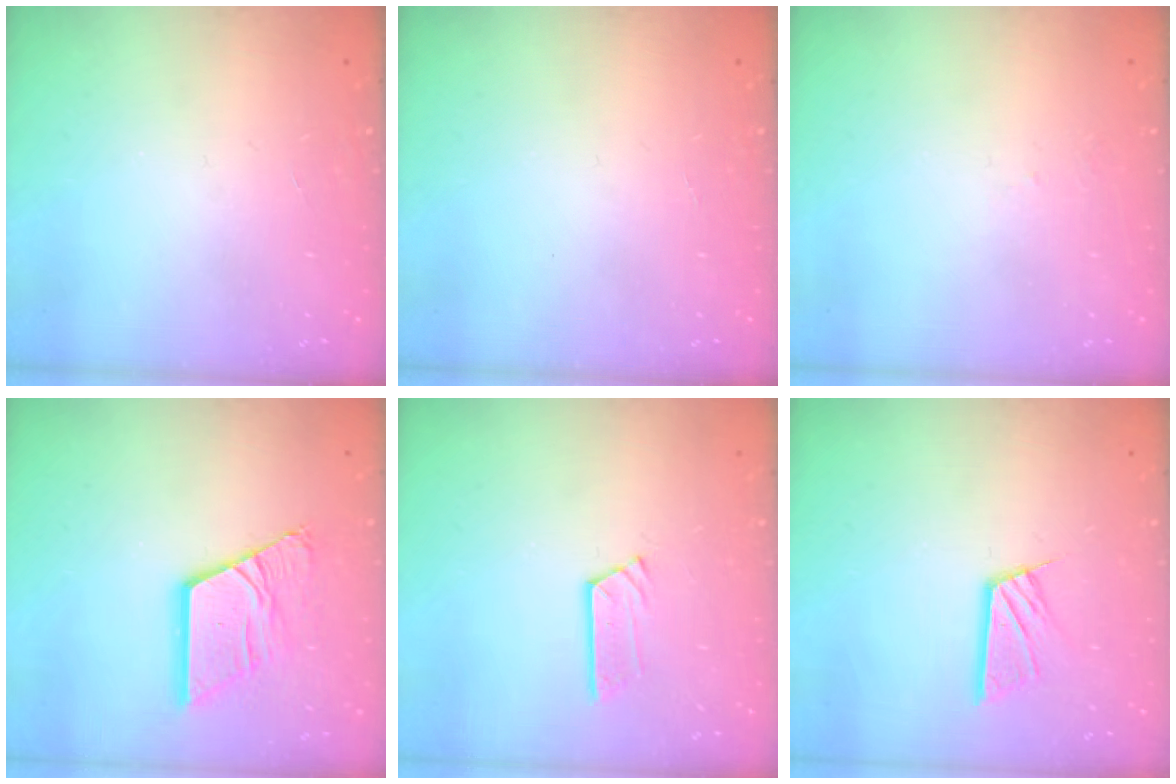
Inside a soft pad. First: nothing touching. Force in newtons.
{"total": 0.0}
{"total": 2.7, "press": 2.7, "slide": 0.4}
{"total": 13.5, "press": 13.4, "slide": 1.5}
{"total": 3.5, "press": 3.5, "slide": 0.1}
{"total": 10.3, "press": 10.3, "slide": 0.9}